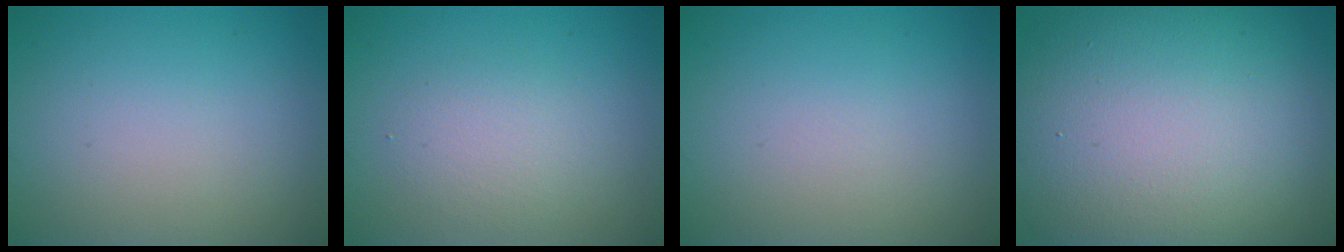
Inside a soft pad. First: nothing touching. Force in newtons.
{"total": 2.3, "press": 2.3, "slide": 0.1}
{"total": 0.0}
{"total": 17.7, "press": 17.6, "slide": 1.5}